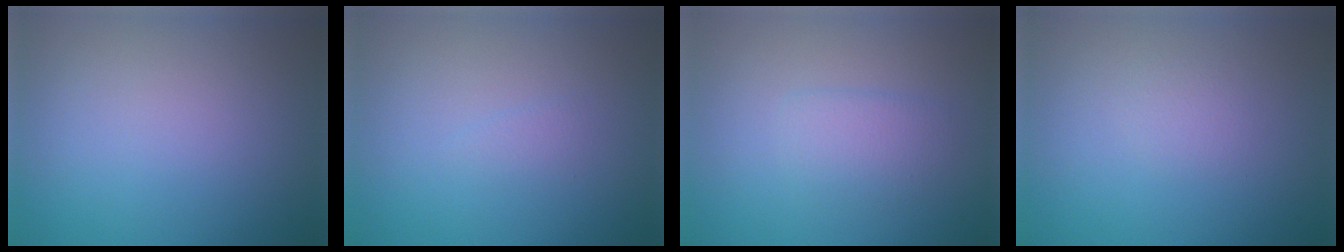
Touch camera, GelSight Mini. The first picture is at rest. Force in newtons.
{"total": 0.7, "press": 0.7, "slide": 0.1}
{"total": 1.8, "press": 1.8, "slide": 0.1}
{"total": 0.9, "press": 0.9, "slide": 0.0}